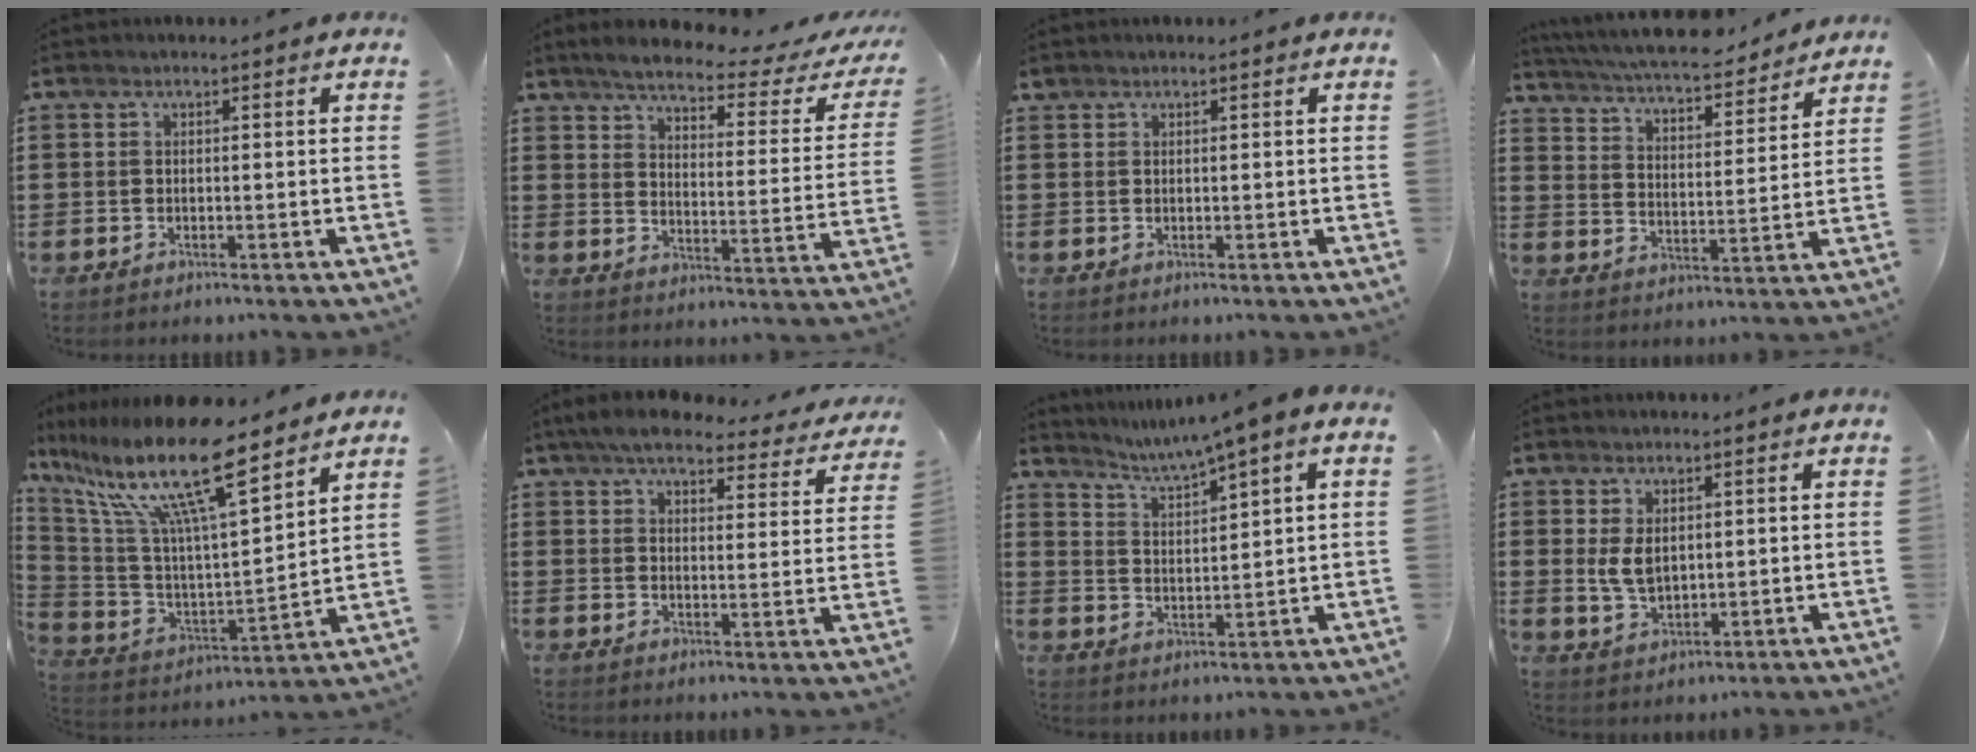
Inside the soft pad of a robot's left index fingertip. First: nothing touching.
{"total": 4.6, "force": [3.8, 0.3, 2.5], "torque": [-0.071, -0.022, 0.058]}
{"total": 0.6, "force": [0.4, 0.3, 0.1], "torque": [-0.005, 0.001, 0.009]}
{"total": 6.3, "force": [5.9, 0.1, 2.3], "torque": [-0.070, -0.039, 0.099]}
{"total": 16.5, "force": [10.9, 2.8, 12.0], "torque": [-0.273, -0.064, 0.175]}
{"total": 6.4, "force": [5.6, 1.3, 2.7], "torque": [-0.066, -0.023, 0.098]}
{"total": 3.7, "force": [2.8, -0.7, 2.3], "torque": [-0.057, -0.021, 0.040]}
{"total": 4.4, "force": [1.1, 2.7, 3.2], "torque": [-0.068, 0.000, 0.016]}